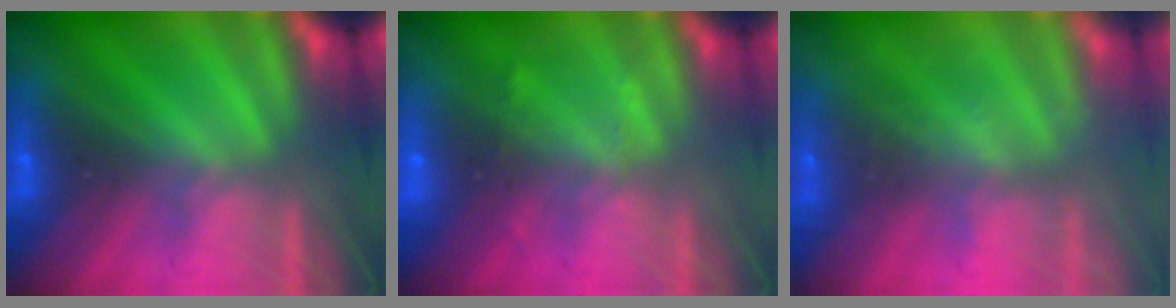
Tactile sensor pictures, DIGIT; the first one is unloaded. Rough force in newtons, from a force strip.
{"total": 2.3}
{"total": 2.3}